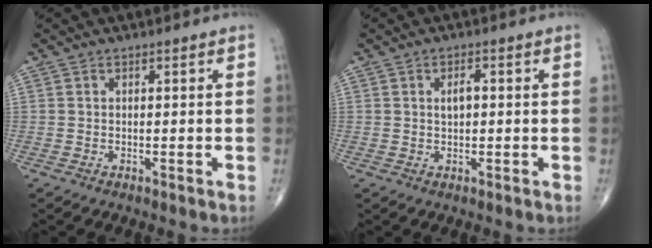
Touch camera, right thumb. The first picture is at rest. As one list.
[{"total": 2.4, "force": [0.3, 1.3, 2.1], "torque": [-0.031, 0.004, 0.005]}]